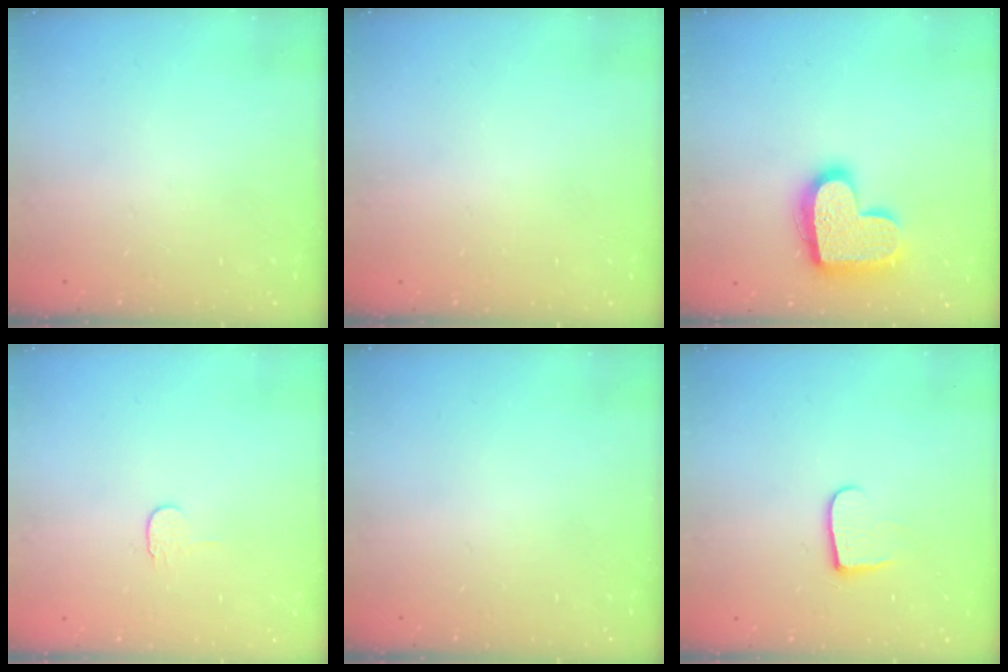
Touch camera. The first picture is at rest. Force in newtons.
{"total": 0.6, "press": 0.6, "slide": 0.2}
{"total": 18.5, "press": 18.5, "slide": 1.0}
{"total": 4.0, "press": 3.9, "slide": 0.5}
{"total": 0.0}
{"total": 6.9, "press": 6.9, "slide": 0.7}